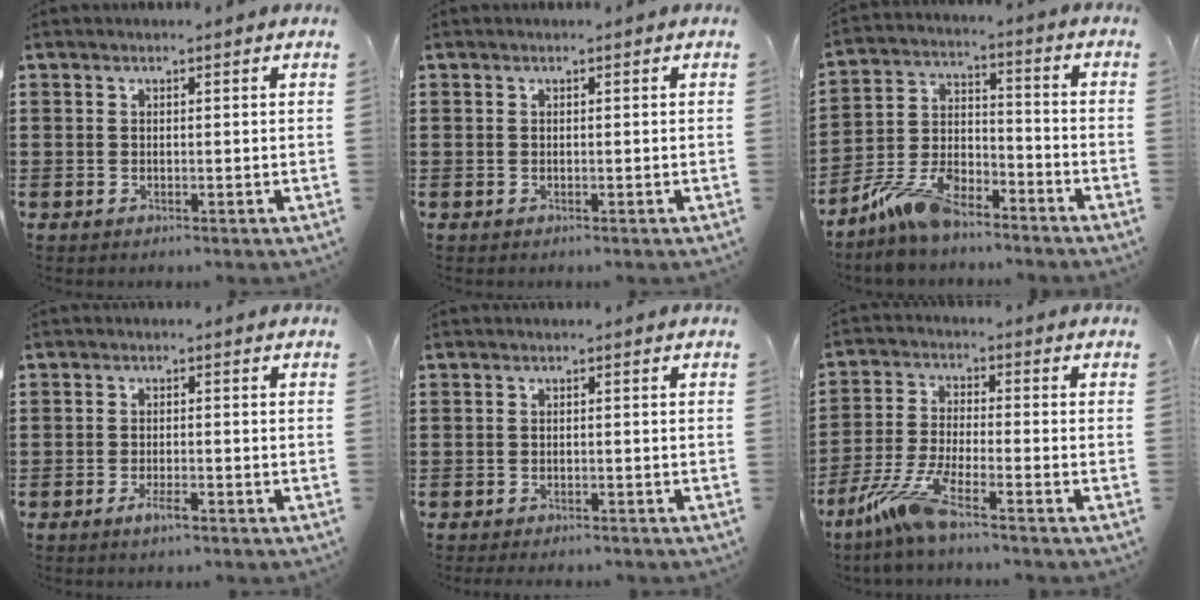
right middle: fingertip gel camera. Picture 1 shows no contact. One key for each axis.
{"total": 0.0}
{"total": 10.5, "fx": -8.3, "fy": 3.6, "fz": 5.4, "tx": -0.114, "ty": 0.022, "tz": -0.159}
{"total": 1.8, "fx": -0.9, "fy": 0.3, "fz": 1.5, "tx": -0.031, "ty": -0.003, "tz": -0.018}
{"total": 0.5, "fx": -0.5, "fy": -0.1, "fz": 0.0, "tx": 0.000, "ty": 0.000, "tz": -0.011}
{"total": 8.3, "fx": -5.9, "fy": 0.5, "fz": 5.8, "tx": -0.147, "ty": -0.024, "tz": -0.119}